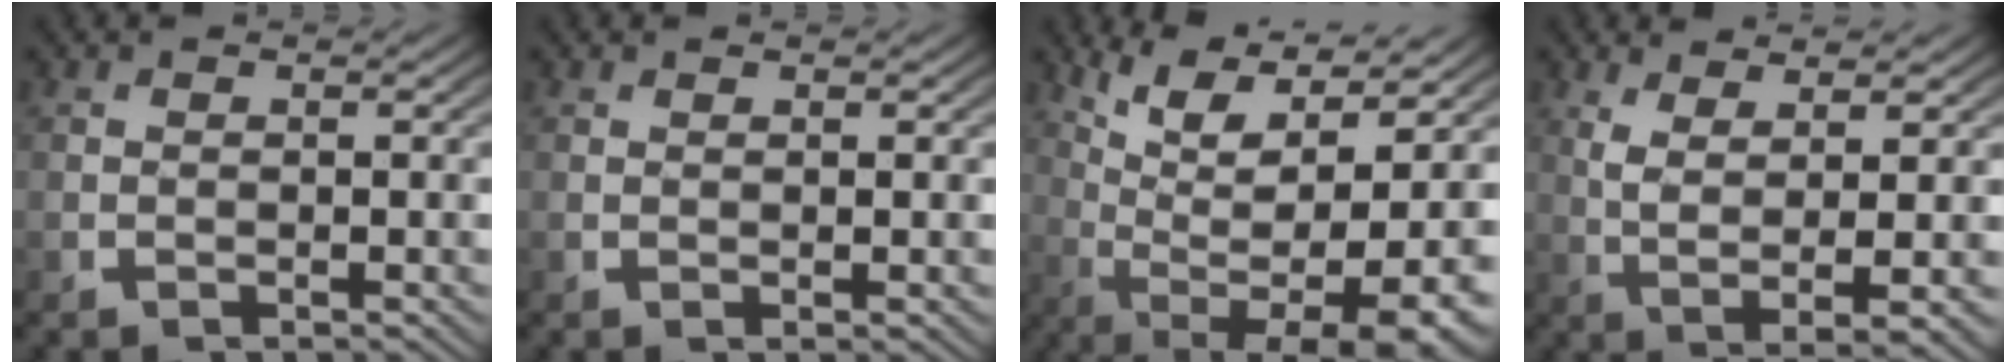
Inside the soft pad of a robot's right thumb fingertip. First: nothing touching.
{"total": 0.7, "force": [0.5, -0.1, 0.5], "torque": [-0.011, -0.003, 0.011]}
{"total": 13.2, "force": [0.4, 8.1, 10.4], "torque": [-0.195, -0.056, 0.029]}
{"total": 6.5, "force": [0.8, 2.2, 6.0], "torque": [-0.121, -0.022, 0.035]}